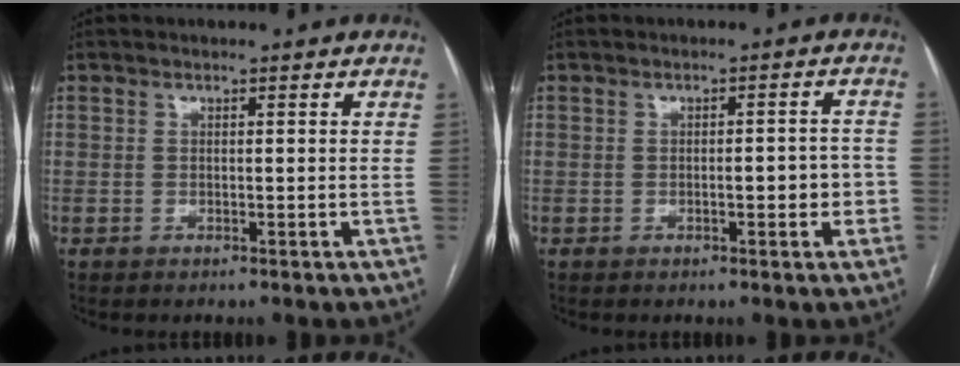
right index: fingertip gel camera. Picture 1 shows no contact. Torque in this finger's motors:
{"motor_torque": [0.63, -0.13, 0.06, 0.05]}